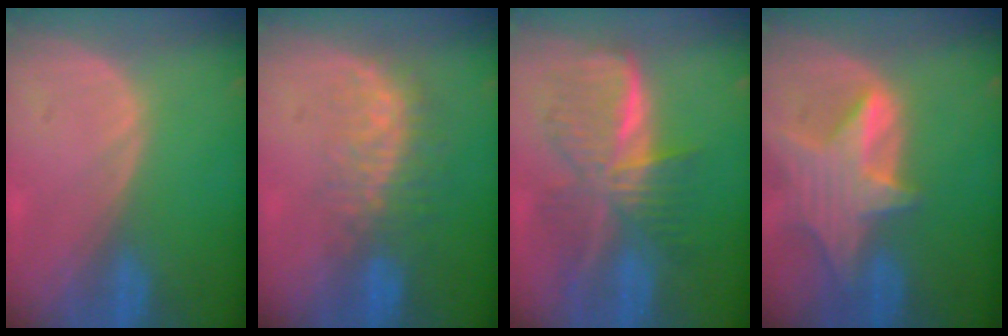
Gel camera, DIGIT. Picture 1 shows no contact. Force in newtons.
{"total": 8.3, "press": 6.9, "slide": 4.5}
{"total": 9.4, "press": 9.4, "slide": 0.6}
{"total": 8.4, "press": 7.5, "slide": 3.7}